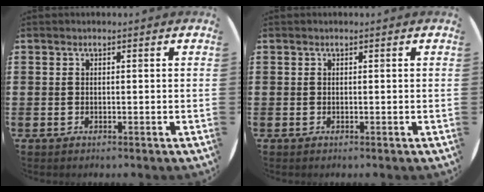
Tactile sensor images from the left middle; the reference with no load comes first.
{"total": 0.0}